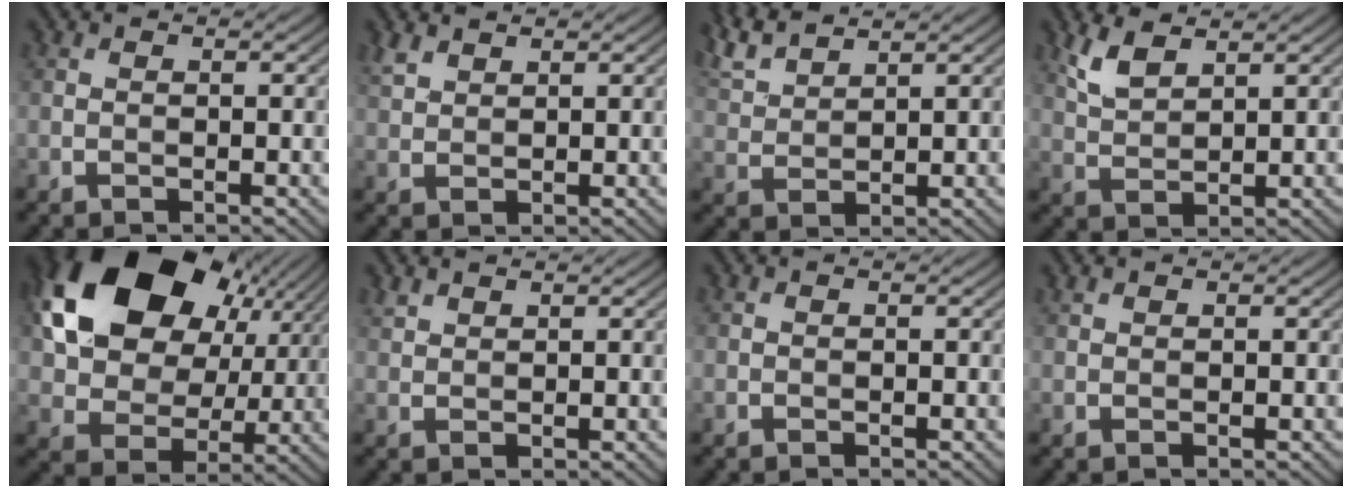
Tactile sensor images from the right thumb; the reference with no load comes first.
{"total": 2.4, "force": [1.9, 1.0, 1.0], "torque": [-0.027, 0.003, 0.046]}
{"total": 5.3, "force": [4.6, 1.0, 2.4], "torque": [-0.071, 0.014, 0.101]}
{"total": 4.1, "force": [2.9, 1.3, 2.6], "torque": [-0.072, 0.002, 0.066]}
{"total": 18.9, "force": [6.8, 13.3, 11.5], "torque": [-0.233, 0.016, 0.128]}
{"total": 1.5, "force": [1.3, 0.5, 0.4], "torque": [-0.014, 0.002, 0.032]}
{"total": 0.0}
{"total": 0.5, "force": [0.5, 0.1, 0.1], "torque": [-0.007, 0.002, 0.014]}